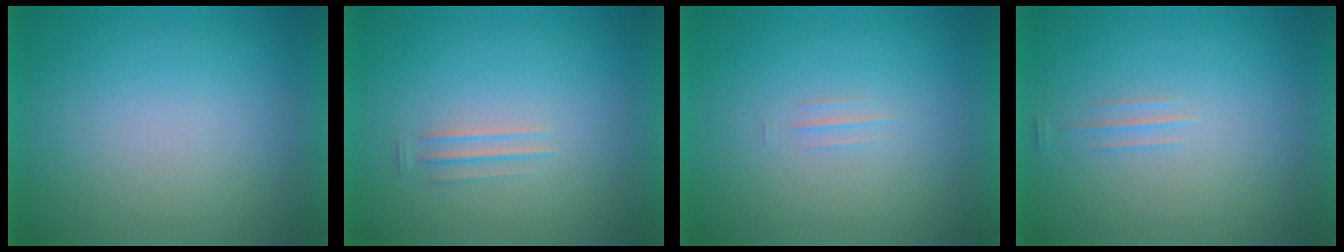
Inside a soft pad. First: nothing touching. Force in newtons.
{"total": 1.6}
{"total": 1.2}
{"total": 1.3}